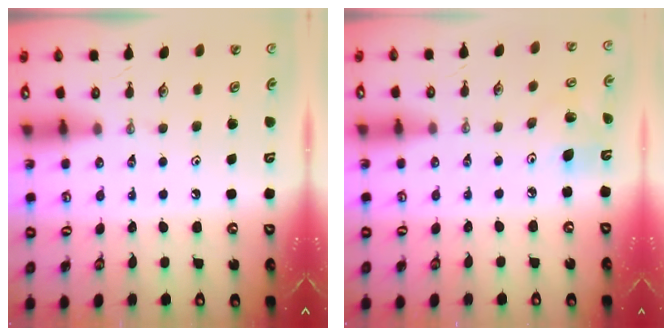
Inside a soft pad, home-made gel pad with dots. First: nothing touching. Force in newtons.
{"total": 7.8, "press": 7.7, "slide": 1.3}